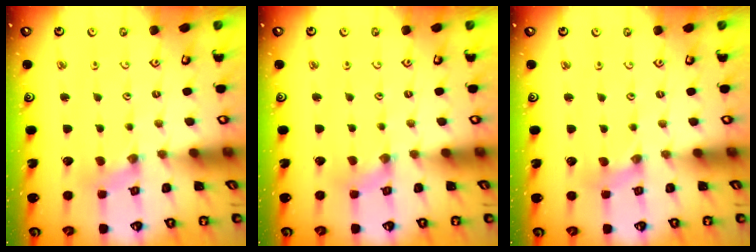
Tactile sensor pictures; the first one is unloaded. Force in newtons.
{"total": 0.6, "press": 0.6, "slide": 0.2}
{"total": 0.0}